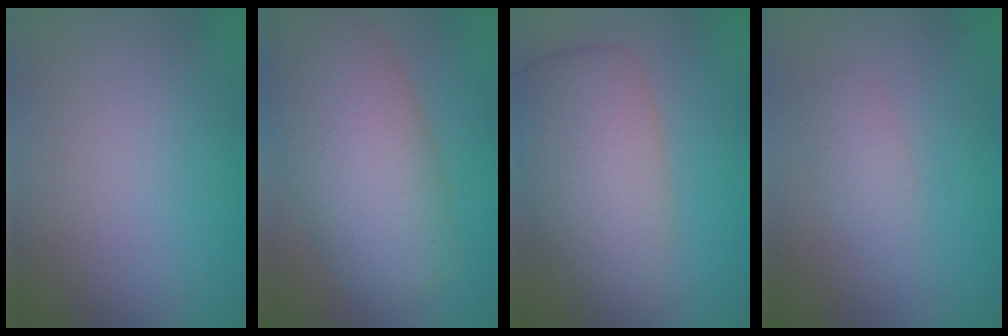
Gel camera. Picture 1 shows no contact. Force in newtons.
{"total": 9.7, "press": 9.7, "slide": 0.8}
{"total": 7.5, "press": 7.5, "slide": 0.4}
{"total": 1.8, "press": 1.8, "slide": 0.0}